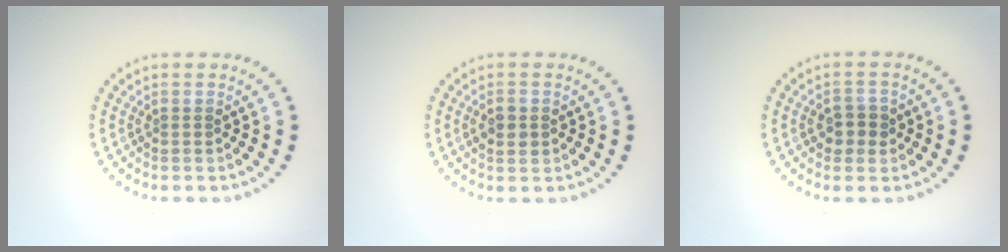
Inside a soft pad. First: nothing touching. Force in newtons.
{"total": 1.6, "press": 1.6, "slide": 0.0}
{"total": 2.2, "press": 2.1, "slide": 0.5}